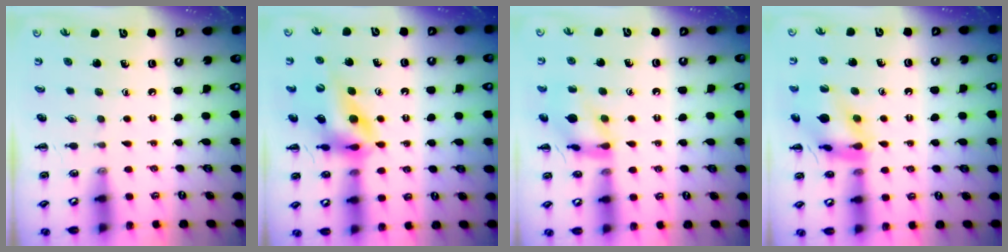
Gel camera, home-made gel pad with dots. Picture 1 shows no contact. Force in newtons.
{"total": 11.8, "press": 11.2, "slide": 3.7}
{"total": 13.2, "press": 13.2, "slide": 0.7}
{"total": 13.5, "press": 13.5, "slide": 0.8}